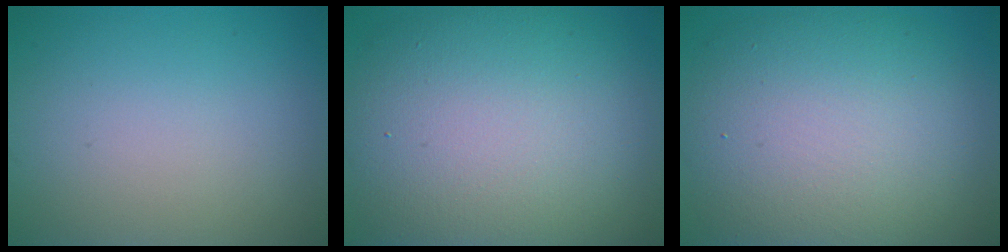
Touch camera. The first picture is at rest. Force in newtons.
{"total": 13.8, "press": 13.7, "slide": 1.3}
{"total": 11.6, "press": 11.6, "slide": 0.7}